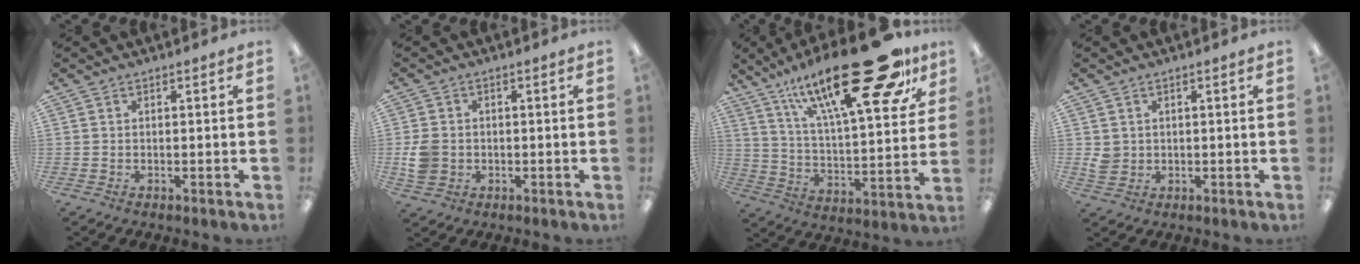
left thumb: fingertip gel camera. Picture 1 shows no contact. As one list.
[{"total": 5.5, "force": [-0.6, 4.9, 2.5], "torque": [-0.043, 0.009, -0.008]}, {"total": 31.2, "force": [19.9, 10.2, 21.7], "torque": [-0.329, -0.112, 0.317]}, {"total": 3.3, "force": [0.7, 3.0, 1.0], "torque": [-0.014, 0.002, 0.013]}]